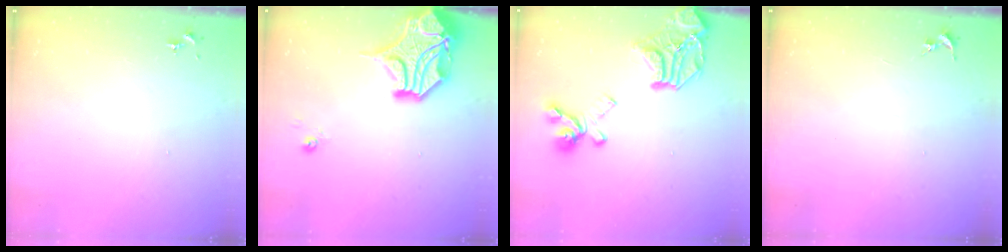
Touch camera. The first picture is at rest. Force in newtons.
{"total": 16.9, "press": 16.8, "slide": 2.5}
{"total": 20.3, "press": 20.2, "slide": 2.2}
{"total": 0.0}